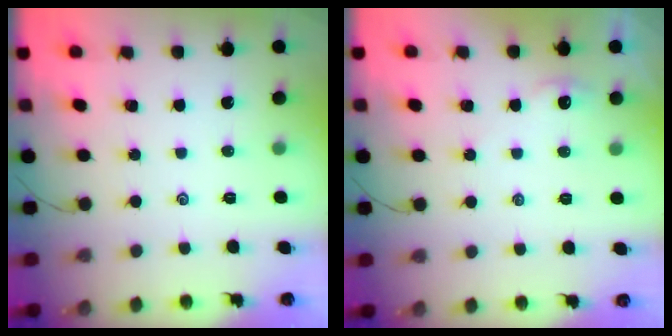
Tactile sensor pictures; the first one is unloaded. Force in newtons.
{"total": 2.6, "press": 2.6, "slide": 0.3}